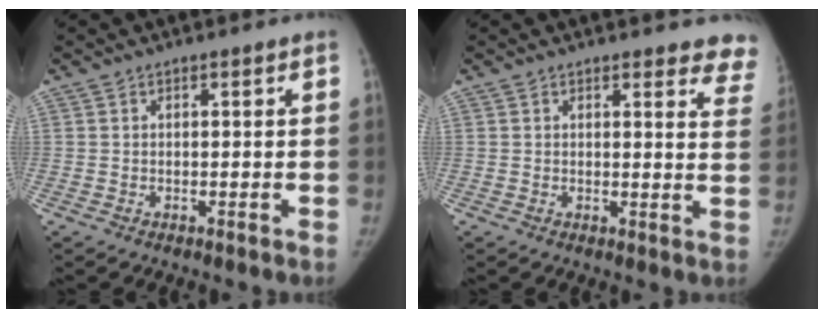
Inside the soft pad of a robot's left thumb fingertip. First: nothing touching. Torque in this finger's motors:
{"motor_torque": [0.08, 0.00, 0.09, 0.40, -0.02]}